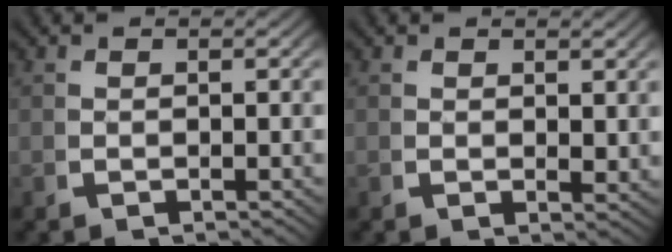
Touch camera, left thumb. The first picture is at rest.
{"total": 1.3, "force": [1.0, 0.5, 0.7], "torque": [-0.005, -0.005, 0.018]}